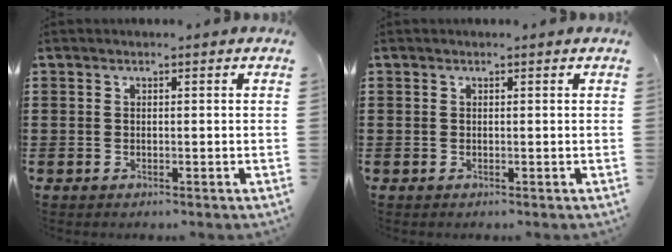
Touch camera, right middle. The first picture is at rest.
{"total": 0.0}